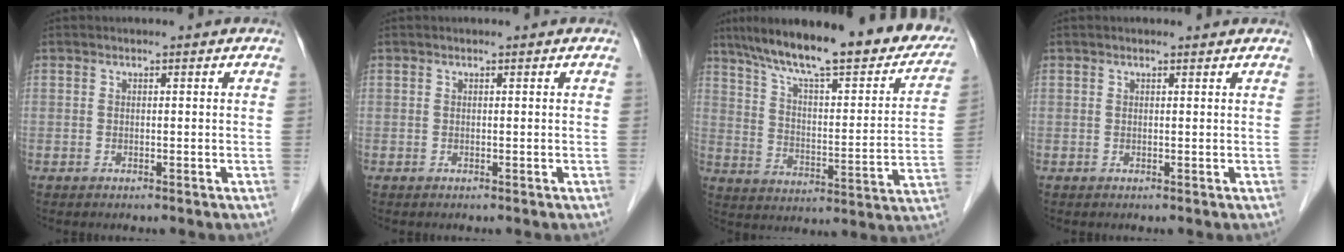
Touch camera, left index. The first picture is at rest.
{"total": 0.0}
{"total": 28.0, "force": [22.0, 5.7, 16.4], "torque": [-0.249, -0.004, 0.300]}
{"total": 1.3, "force": [1.2, 0.2, 0.4], "torque": [-0.014, 0.010, 0.015]}